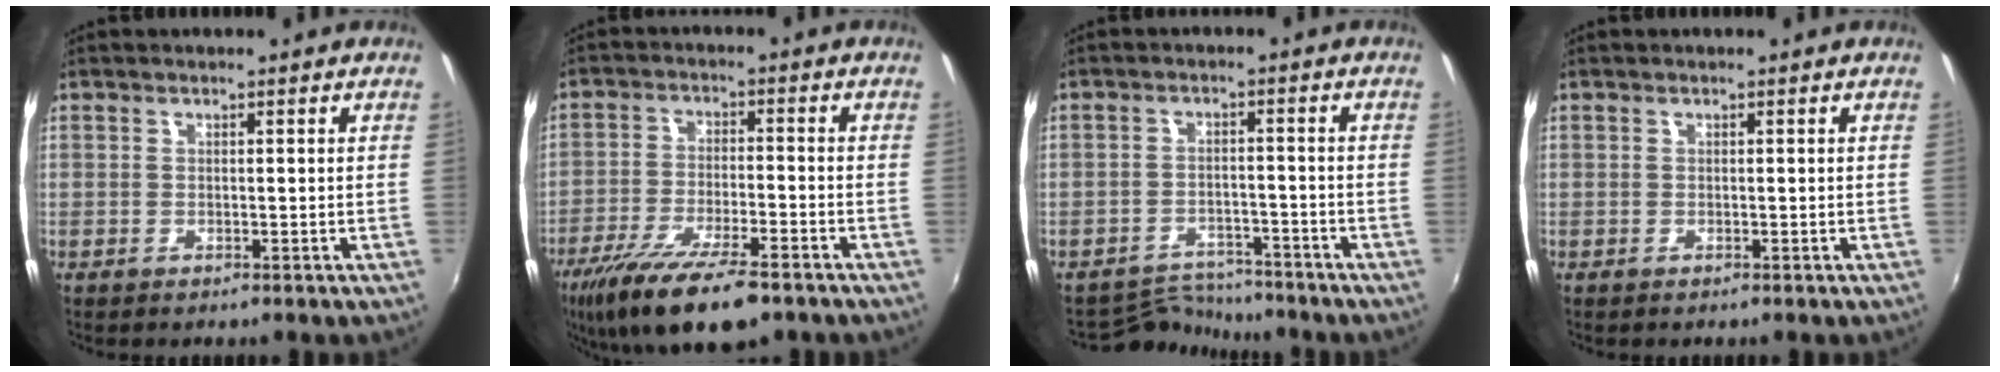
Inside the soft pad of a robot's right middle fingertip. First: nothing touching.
{"total": 14.9, "force": [-10.5, 3.7, 9.9], "torque": [-0.205, -0.042, -0.181]}
{"total": 5.8, "force": [-5.6, 1.1, -0.7], "torque": [-0.004, 0.007, -0.092]}
{"total": 0.0}